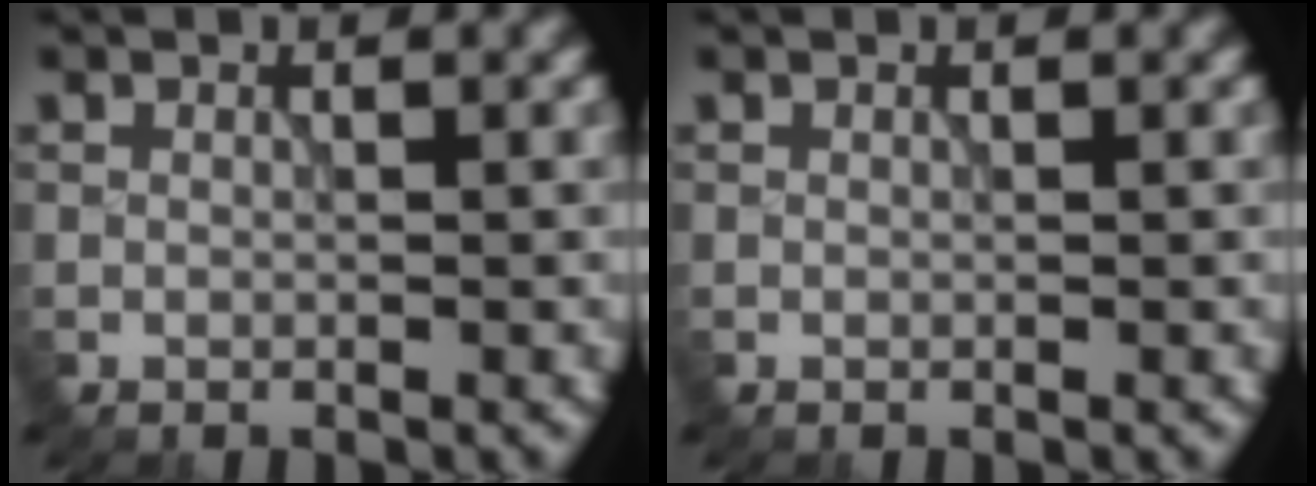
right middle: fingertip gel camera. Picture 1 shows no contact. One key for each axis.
{"total": 0.0}